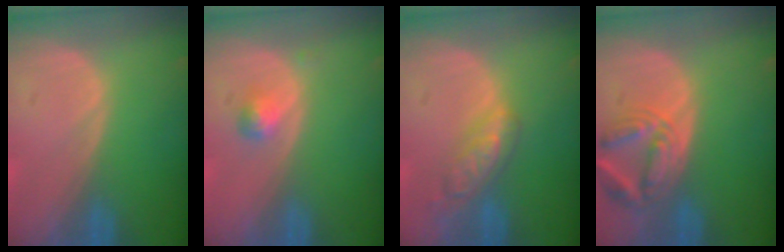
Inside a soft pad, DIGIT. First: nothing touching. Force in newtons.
{"total": 2.0, "press": 2.0, "slide": 0.2}
{"total": 5.9, "press": 5.1, "slide": 2.9}
{"total": 6.7, "press": 6.4, "slide": 2.1}